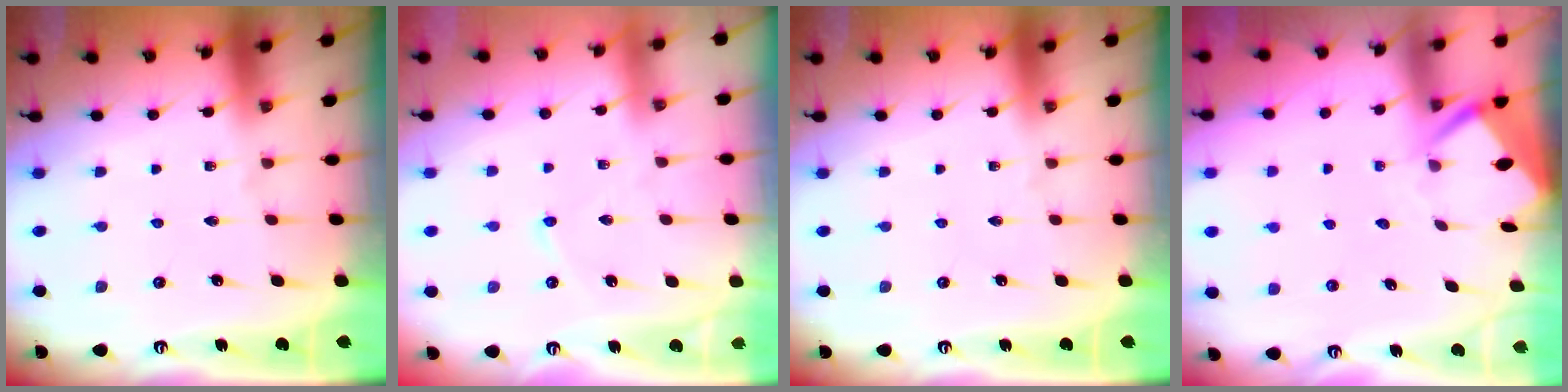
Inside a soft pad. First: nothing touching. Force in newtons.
{"total": 2.2, "press": 2.2, "slide": 0.2}
{"total": 0.0}
{"total": 3.3, "press": 3.2, "slide": 0.3}